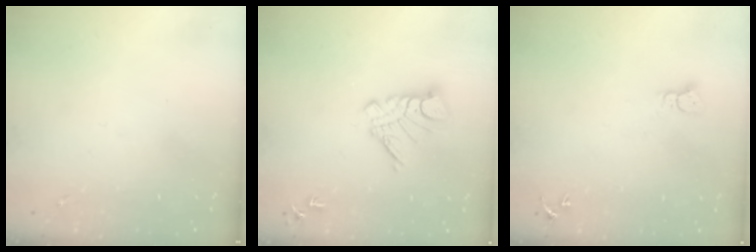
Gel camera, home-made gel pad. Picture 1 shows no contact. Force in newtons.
{"total": 10.5, "press": 10.4, "slide": 1.0}
{"total": 2.3, "press": 2.3, "slide": 0.2}